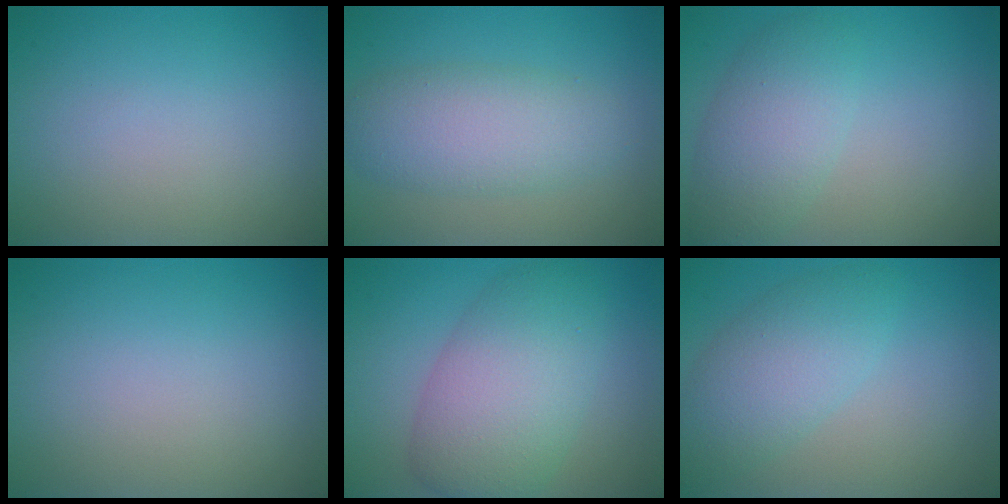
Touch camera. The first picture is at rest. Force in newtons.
{"total": 5.1, "press": 5.1, "slide": 0.1}
{"total": 4.3, "press": 4.3, "slide": 0.1}
{"total": 0.0}
{"total": 7.5, "press": 7.5, "slide": 0.4}
{"total": 4.5, "press": 4.5, "slide": 0.1}